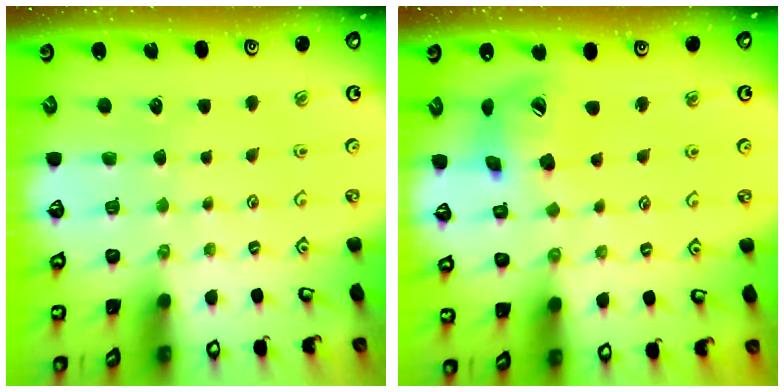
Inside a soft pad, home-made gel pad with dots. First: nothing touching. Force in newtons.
{"total": 13.9, "press": 13.8, "slide": 1.9}